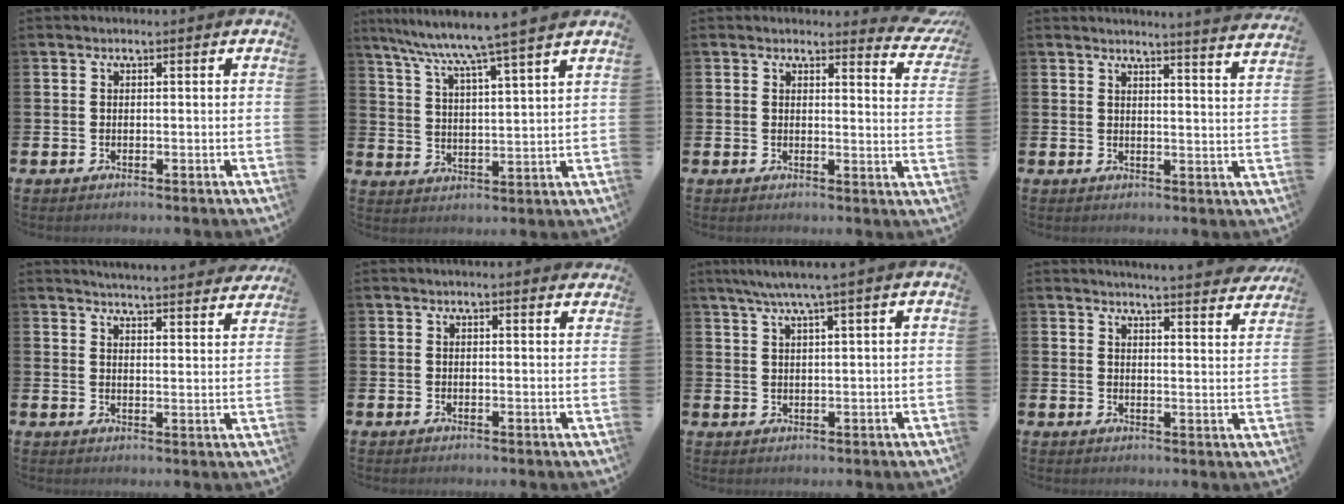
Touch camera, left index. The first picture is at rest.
{"total": 7.4, "force": [6.8, -1.0, 2.8], "torque": [-0.088, -0.046, 0.114]}
{"total": 3.0, "force": [2.9, 0.8, 0.4], "torque": [0.007, -0.027, 0.044]}
{"total": 3.6, "force": [3.5, -0.9, 0.1], "torque": [0.001, -0.034, 0.059]}
{"total": 4.9, "force": [4.8, -0.1, 0.3], "torque": [-0.018, -0.035, 0.086]}
{"total": 1.6, "force": [1.6, -0.1, 0.1], "torque": [0.004, -0.010, 0.028]}
{"total": 4.2, "force": [3.5, -0.8, 2.3], "torque": [-0.058, -0.005, 0.062]}
{"total": 4.8, "force": [4.8, -0.4, 0.4], "torque": [-0.012, -0.037, 0.082]}